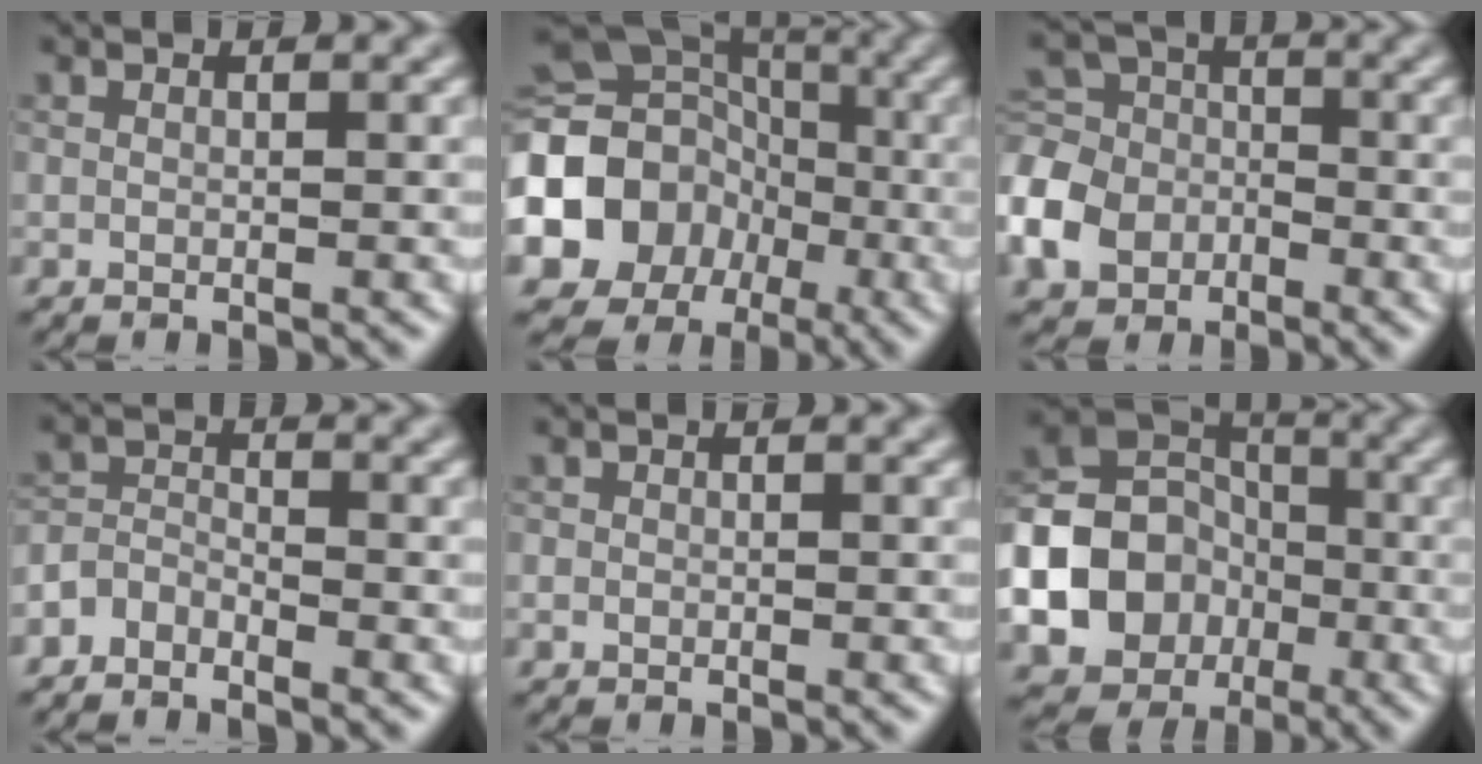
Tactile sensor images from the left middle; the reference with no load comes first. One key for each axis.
{"total": 15.0, "fx": -4.1, "fy": 13.0, "fz": 6.4, "tx": -0.146, "ty": -0.017, "tz": -0.096}
{"total": 6.4, "fx": -2.9, "fy": 5.0, "fz": 2.8, "tx": -0.067, "ty": 0.007, "tz": -0.077}
{"total": 1.9, "fx": -1.6, "fy": 0.8, "fz": 0.5, "tx": -0.009, "ty": 0.007, "tz": -0.040}
{"total": 0.6, "fx": -0.1, "fy": 0.5, "fz": 0.1, "tx": 0.001, "ty": -0.005, "tz": -0.003}
{"total": 20.4, "fx": -5.9, "fy": 18.6, "fz": 6.0, "tx": -0.151, "ty": -0.041, "tz": -0.130}